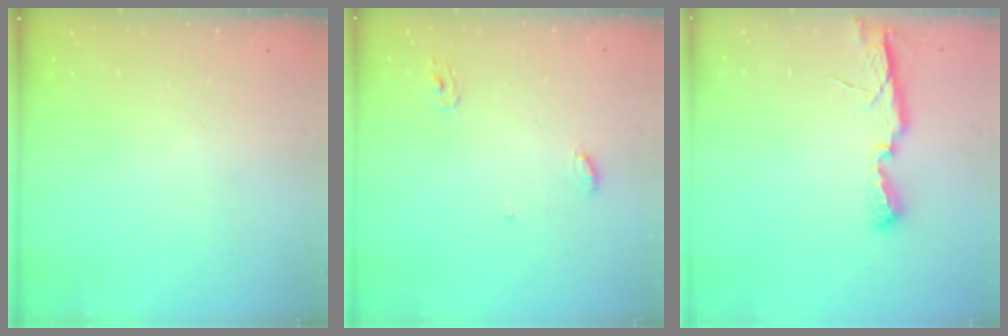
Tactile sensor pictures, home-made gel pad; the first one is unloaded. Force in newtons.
{"total": 4.9, "press": 4.9, "slide": 0.3}
{"total": 6.5, "press": 6.5, "slide": 0.5}